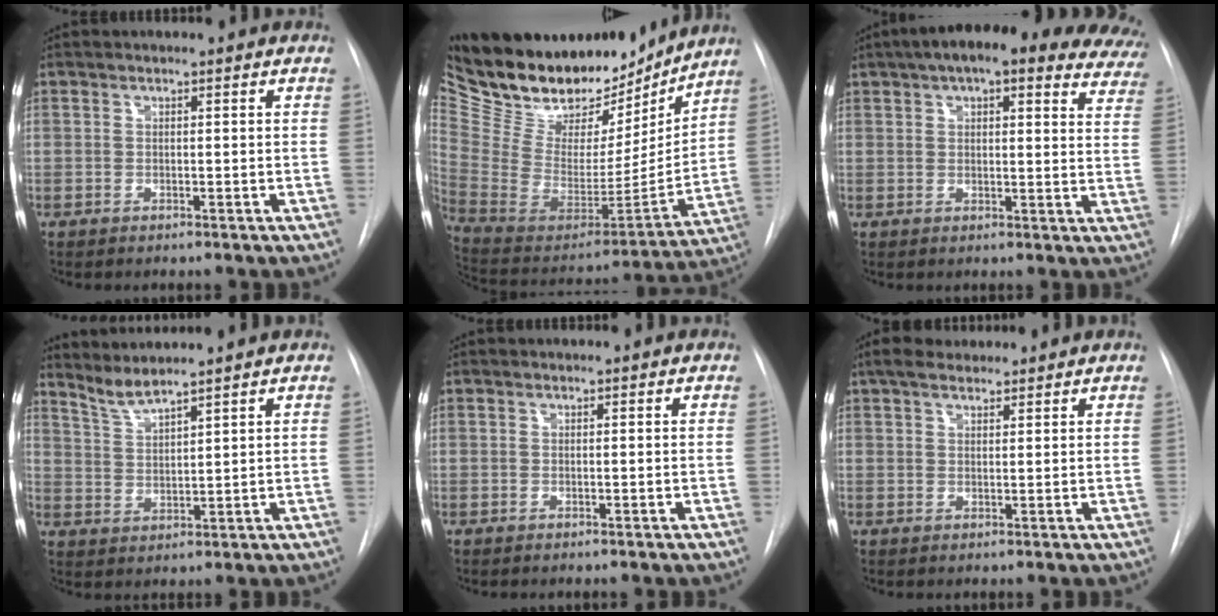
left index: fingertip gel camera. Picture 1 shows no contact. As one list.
[{"total": 24.8, "force": [21.7, 8.6, 8.4], "torque": [-0.159, -0.026, 0.347]}, {"total": 25.9, "force": [20.4, 7.5, 14.1], "torque": [-0.204, 0.023, 0.233]}, {"total": 4.1, "force": [3.8, -1.0, 0.9], "torque": [-0.028, -0.006, 0.085]}, {"total": 0.0}, {"total": 4.0, "force": [3.4, 1.5, 1.6], "torque": [-0.036, 0.026, 0.060]}]